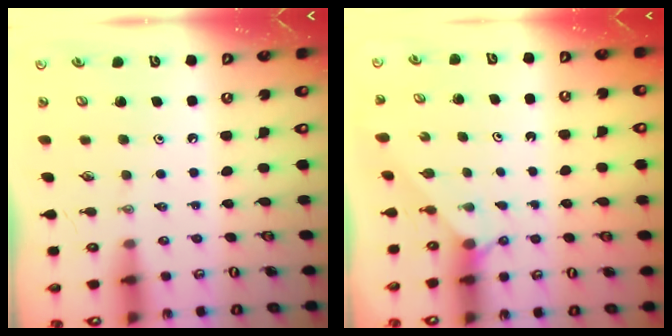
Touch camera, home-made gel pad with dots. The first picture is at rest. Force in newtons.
{"total": 2.2, "press": 2.2, "slide": 0.2}